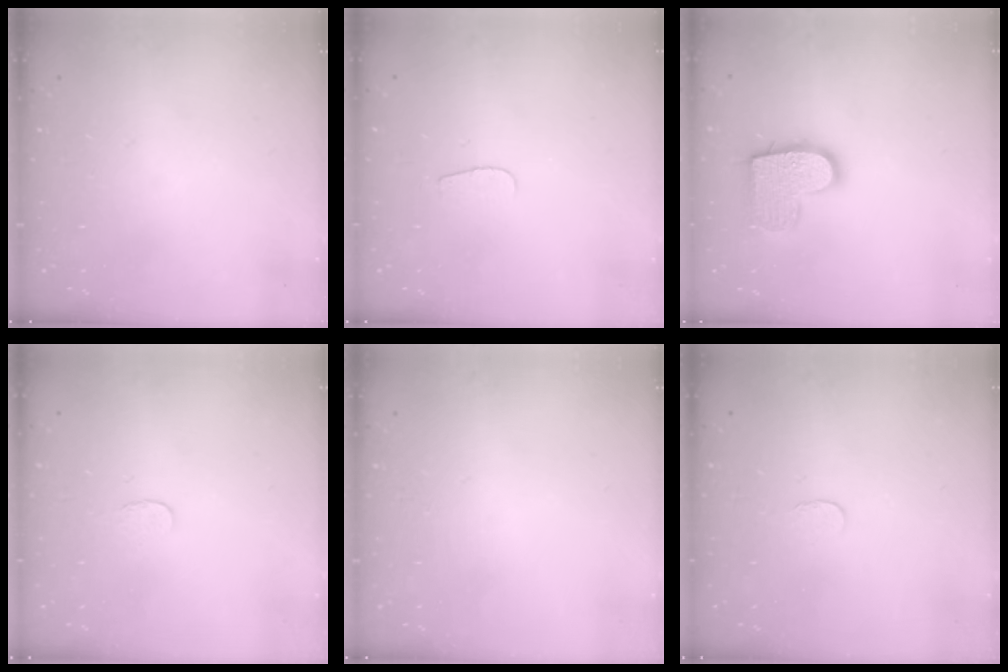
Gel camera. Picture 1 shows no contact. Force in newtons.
{"total": 3.4, "press": 3.4, "slide": 0.4}
{"total": 12.7, "press": 12.7, "slide": 0.7}
{"total": 3.0, "press": 3.0, "slide": 0.2}
{"total": 0.0}
{"total": 2.6, "press": 2.6, "slide": 0.2}